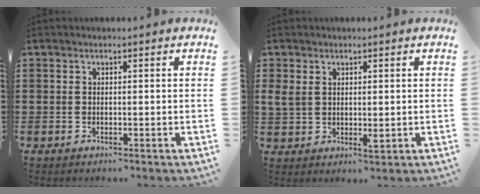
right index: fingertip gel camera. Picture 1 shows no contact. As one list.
[{"total": 3.2, "force": [0.9, 1.7, 2.5], "torque": [-0.059, -0.001, 0.015]}]